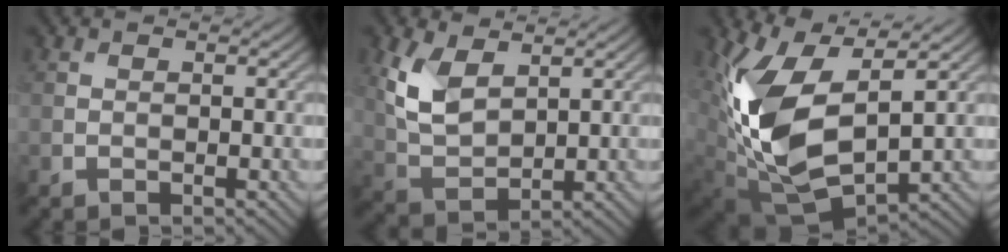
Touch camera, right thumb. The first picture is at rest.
{"total": 7.2, "force": [3.1, 3.9, 5.2], "torque": [-0.130, -0.002, 0.064]}
{"total": 14.7, "force": [2.7, 8.0, 12.1], "torque": [-0.281, -0.023, 0.064]}